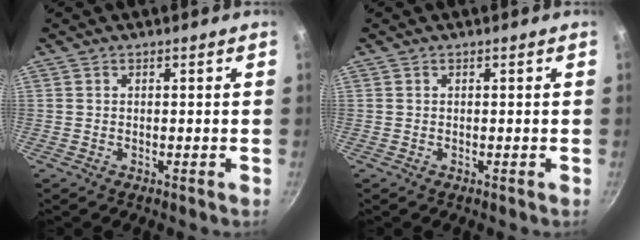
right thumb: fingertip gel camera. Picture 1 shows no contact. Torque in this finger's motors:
{"motor_torque": [-0.01, -0.01, -0.03, 0.04, 0.00]}